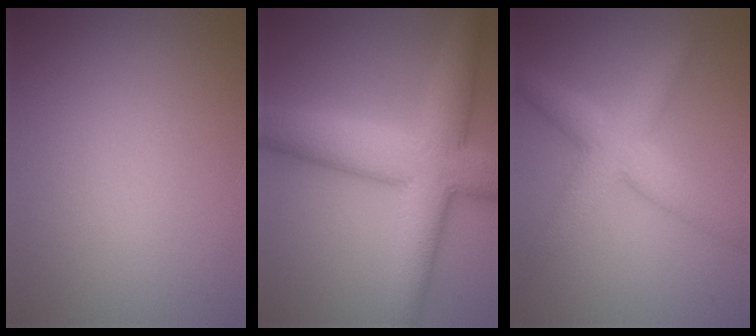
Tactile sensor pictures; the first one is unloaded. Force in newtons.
{"total": 9.2, "press": 9.2, "slide": 0.2}
{"total": 4.8, "press": 4.8, "slide": 0.3}